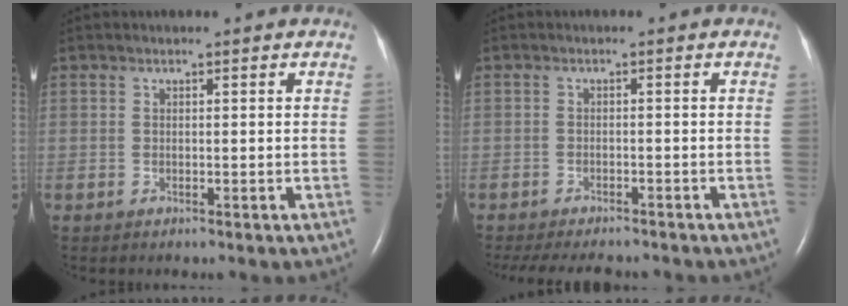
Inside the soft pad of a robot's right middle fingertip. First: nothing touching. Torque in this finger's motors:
{"motor_torque": [0.05, -0.08, 0.05, 0.03]}